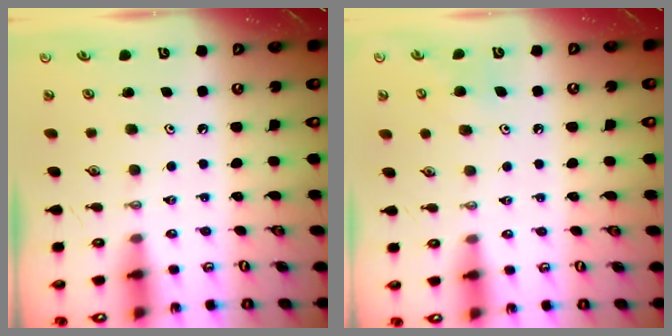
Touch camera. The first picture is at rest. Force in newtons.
{"total": 5.7, "press": 5.7, "slide": 0.6}